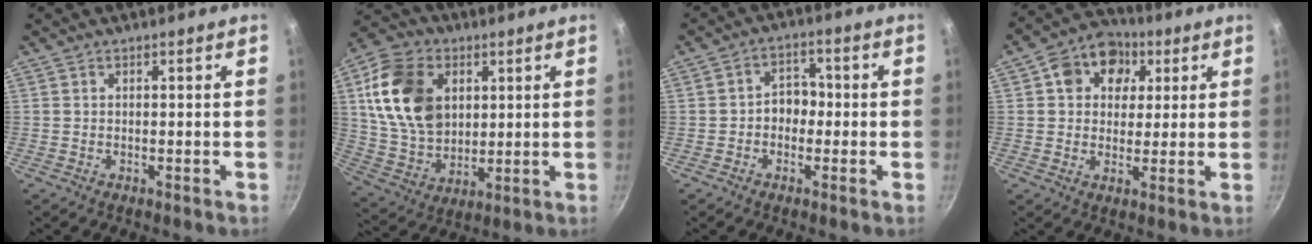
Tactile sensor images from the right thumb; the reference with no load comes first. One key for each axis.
{"total": 18.3, "fx": 4.6, "fy": 13.3, "fz": 11.7, "tx": -0.193, "ty": -0.009, "tz": 0.090}
{"total": 4.8, "fx": -1.0, "fy": 3.8, "fz": 2.8, "tx": -0.008, "ty": 0.020, "tz": -0.024}
{"total": 10.6, "fx": 3.5, "fy": 8.6, "fz": 5.2, "tx": -0.047, "ty": 0.005, "tz": 0.038}